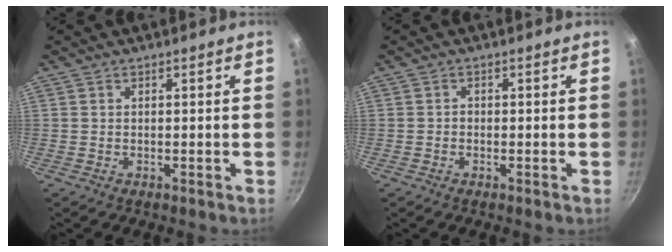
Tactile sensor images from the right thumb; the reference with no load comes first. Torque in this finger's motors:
{"motor_torque": [0.06, 0.26, 0.33, 0.31, -0.02]}